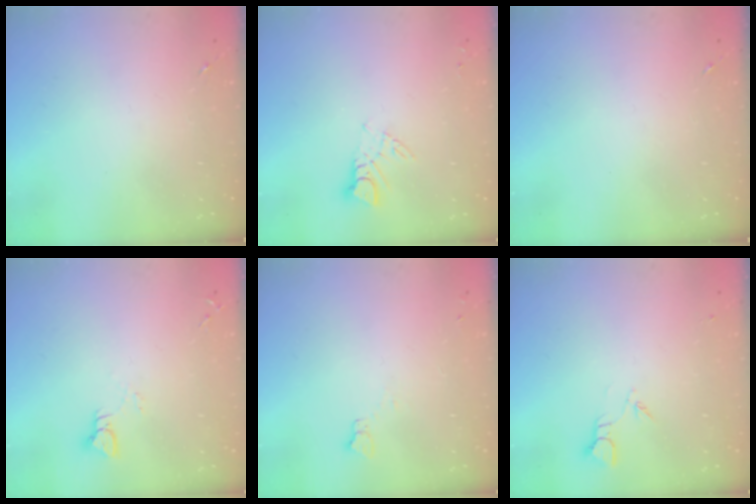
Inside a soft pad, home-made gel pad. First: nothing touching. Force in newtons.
{"total": 4.6, "press": 4.6, "slide": 0.3}
{"total": 0.0}
{"total": 3.9, "press": 3.9, "slide": 0.4}
{"total": 2.3, "press": 2.3, "slide": 0.2}
{"total": 2.7, "press": 2.7, "slide": 0.3}